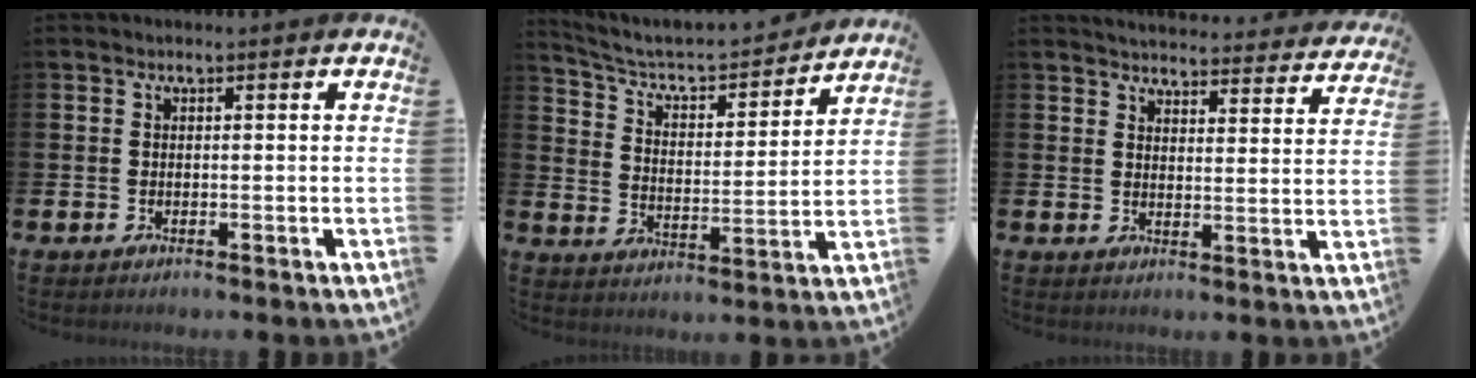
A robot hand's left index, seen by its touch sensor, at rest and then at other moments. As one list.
[{"total": 6.2, "force": [5.6, 1.8, 1.9], "torque": [-0.070, -0.046, 0.089]}, {"total": 4.4, "force": [4.4, 0.5, 0.4], "torque": [-0.009, -0.041, 0.074]}]